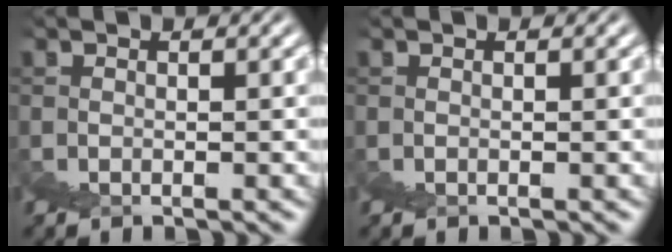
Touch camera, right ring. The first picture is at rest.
{"total": 0.0}